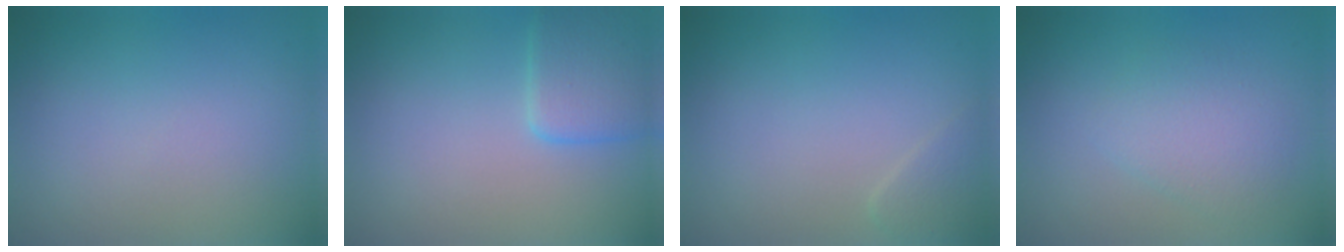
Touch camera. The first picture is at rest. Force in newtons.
{"total": 3.6, "press": 3.6, "slide": 0.2}
{"total": 1.2, "press": 1.2, "slide": 0.0}
{"total": 3.0, "press": 3.0, "slide": 0.1}